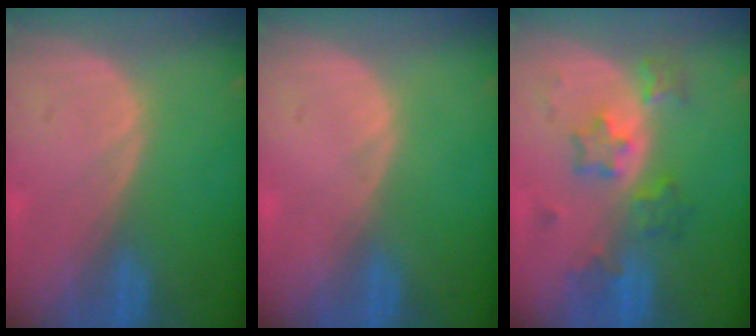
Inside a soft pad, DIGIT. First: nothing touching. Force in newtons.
{"total": 0.0}
{"total": 6.1, "press": 5.9, "slide": 1.7}